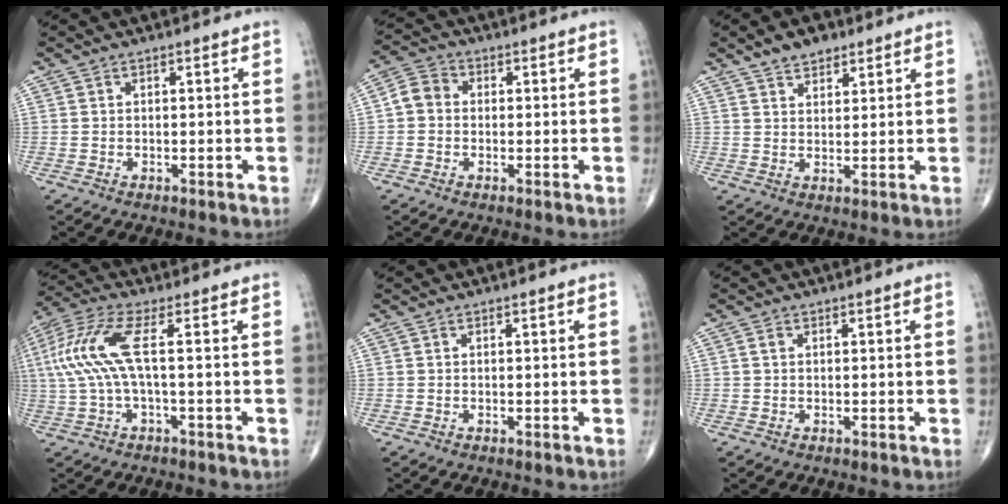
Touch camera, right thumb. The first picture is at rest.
{"total": 4.6, "force": [-0.1, 4.0, 2.3], "torque": [-0.034, 0.014, -0.012]}
{"total": 5.3, "force": [3.7, 2.8, 2.6], "torque": [-0.023, -0.013, 0.064]}
{"total": 10.2, "force": [0.8, 2.5, 9.9], "torque": [-0.261, 0.028, 0.013]}
{"total": 0.0}
{"total": 0.7, "force": [0.2, 0.6, 0.5], "torque": [-0.009, 0.003, 0.003]}